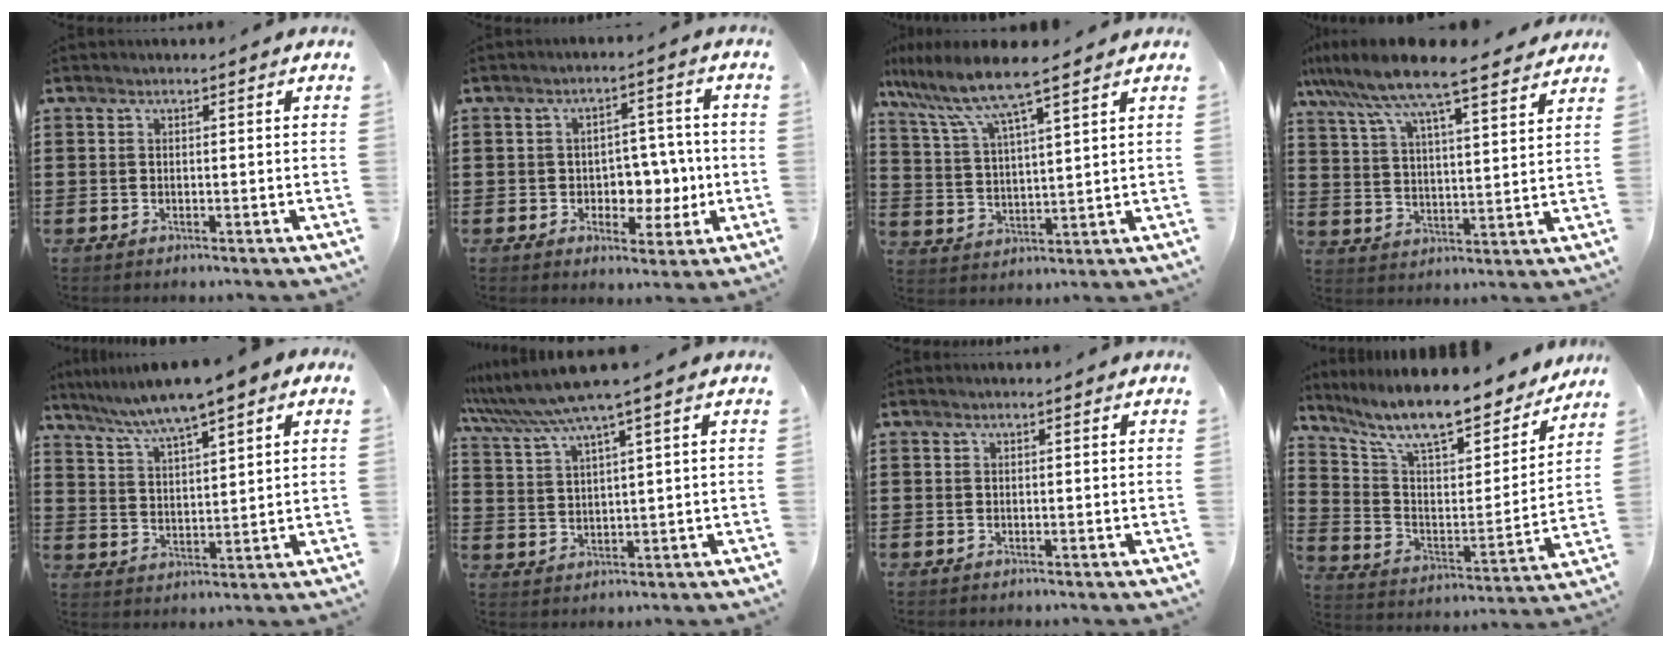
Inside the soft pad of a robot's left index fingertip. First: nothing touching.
{"total": 5.5, "force": [-0.4, 4.5, 3.2], "torque": [-0.052, 0.001, -0.015]}
{"total": 8.0, "force": [6.6, 0.3, 4.5], "torque": [-0.113, -0.031, 0.112]}
{"total": 9.1, "force": [8.0, 0.6, 4.4], "torque": [-0.116, -0.039, 0.135]}
{"total": 6.3, "force": [5.1, 0.3, 3.6], "torque": [-0.089, -0.020, 0.085]}
{"total": 5.7, "force": [4.1, -0.3, 4.1], "torque": [-0.099, -0.021, 0.065]}
{"total": 0.0}
{"total": 11.5, "force": [9.8, 1.8, 5.7], "torque": [-0.143, -0.062, 0.166]}